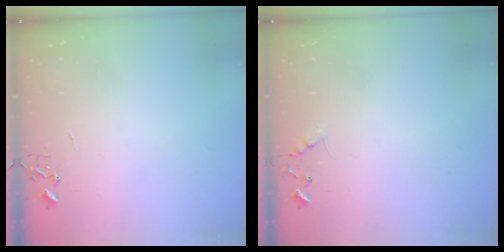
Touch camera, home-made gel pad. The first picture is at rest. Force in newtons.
{"total": 6.7, "press": 6.7, "slide": 0.4}